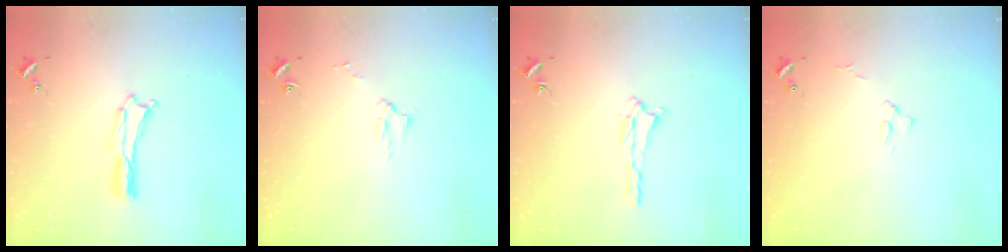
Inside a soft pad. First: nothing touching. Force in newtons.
{"total": 2.6, "press": 2.6, "slide": 0.3}
{"total": 1.2, "press": 1.1, "slide": 0.5}
{"total": 2.7, "press": 2.7, "slide": 0.3}